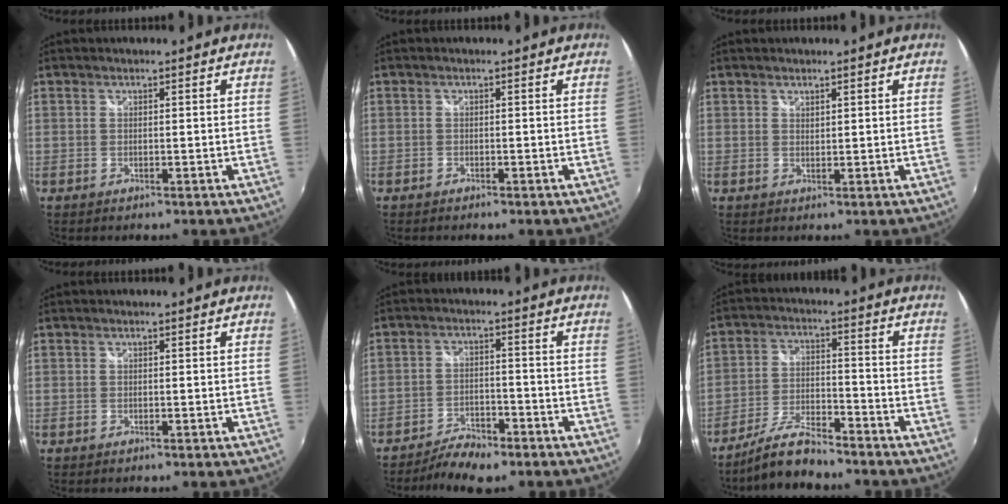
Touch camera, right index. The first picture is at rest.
{"total": 1.1, "force": [-0.9, 0.5, 0.4], "torque": [-0.012, -0.003, -0.016]}
{"total": 0.8, "force": [0.8, 0.2, 0.2], "torque": [-0.003, 0.001, 0.014]}
{"total": 0.0}
{"total": 7.5, "force": [-6.0, 2.6, 3.7], "torque": [-0.096, -0.006, -0.102]}
{"total": 8.2, "force": [-7.3, 1.7, 3.5], "torque": [-0.082, 0.006, -0.137]}